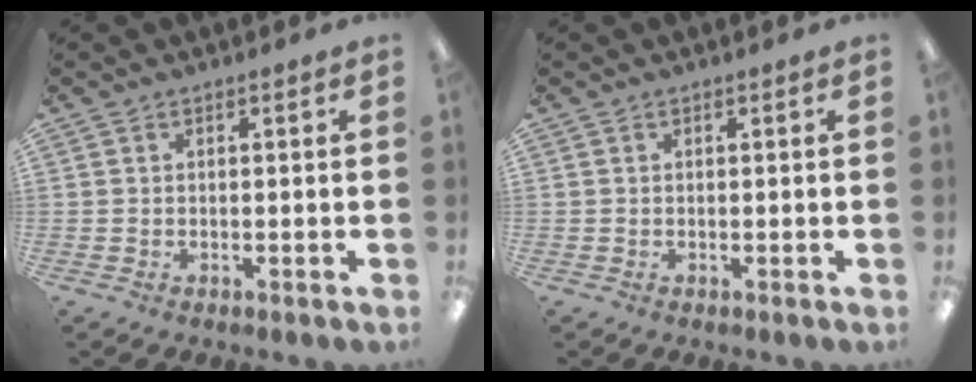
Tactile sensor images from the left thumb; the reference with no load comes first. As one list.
[{"total": 0.0}]